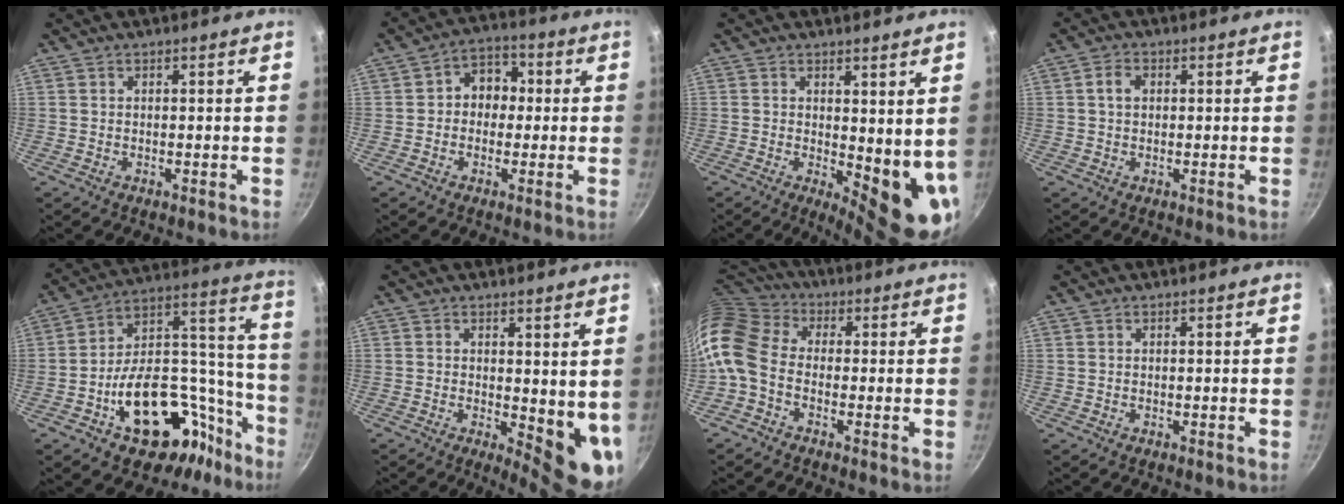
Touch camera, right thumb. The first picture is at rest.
{"total": 7.1, "force": [0.1, 5.8, 4.0], "torque": [-0.012, 0.018, -0.011]}
{"total": 9.6, "force": [1.1, 4.1, 8.6], "torque": [-0.091, -0.028, 0.022]}
{"total": 2.8, "force": [0.4, 2.0, 1.9], "torque": [-0.026, 0.005, 0.006]}
{"total": 29.0, "force": [-14.1, 16.9, 18.9], "torque": [-0.209, 0.118, -0.202]}
{"total": 8.5, "force": [0.8, 3.7, 7.6], "torque": [-0.079, -0.024, 0.014]}
{"total": 12.1, "force": [-2.4, 8.9, 7.8], "torque": [-0.155, 0.036, -0.069]}
{"total": 0.0}